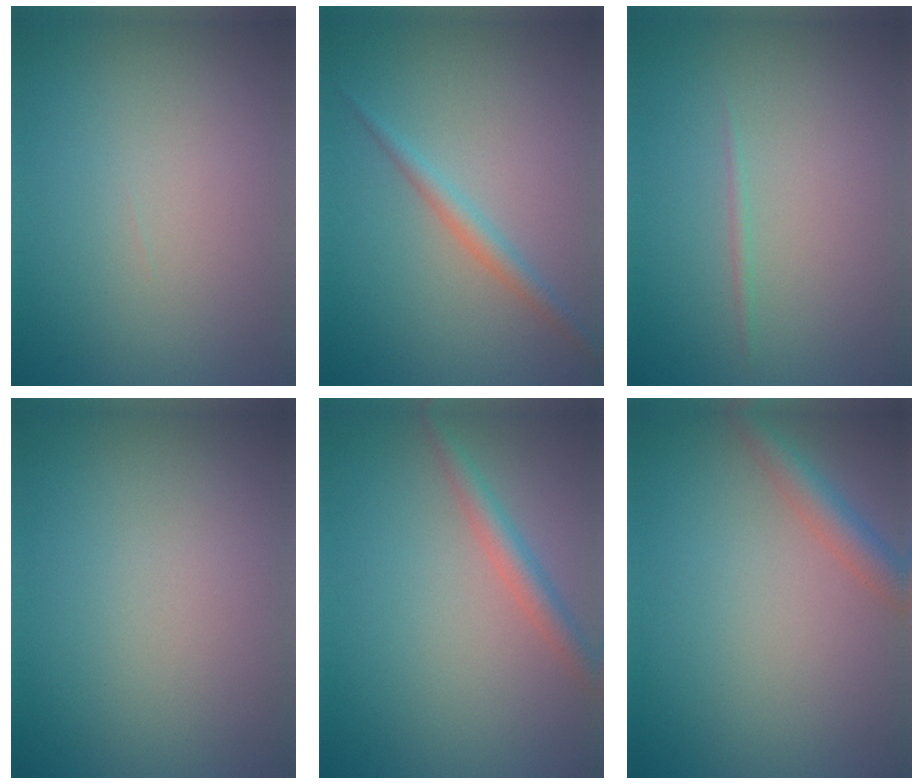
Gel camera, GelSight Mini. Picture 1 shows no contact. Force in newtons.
{"total": 1.8, "press": 1.8, "slide": 0.0}
{"total": 0.5, "press": 0.5, "slide": 0.1}
{"total": 0.0}
{"total": 2.4, "press": 2.4, "slide": 0.1}
{"total": 2.6, "press": 2.6, "slide": 0.1}